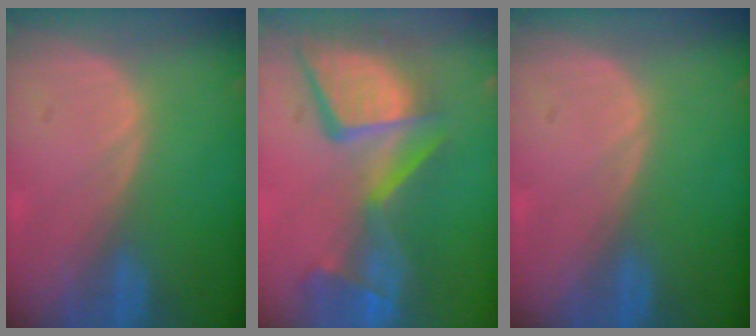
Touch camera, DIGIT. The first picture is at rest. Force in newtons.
{"total": 13.9, "press": 11.3, "slide": 8.1}
{"total": 0.0}